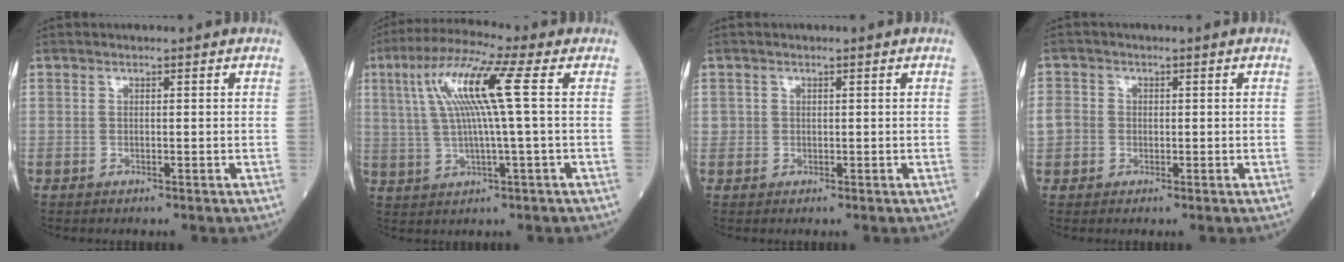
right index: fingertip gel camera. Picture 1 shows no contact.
{"total": 11.1, "force": [2.6, -0.4, 10.8], "torque": [-0.213, 0.022, 0.049]}
{"total": 0.9, "force": [0.1, 0.9, 0.0], "torque": [0.006, 0.005, 0.002]}
{"total": 3.5, "force": [-0.4, 3.3, 1.2], "torque": [-0.026, 0.012, -0.006]}